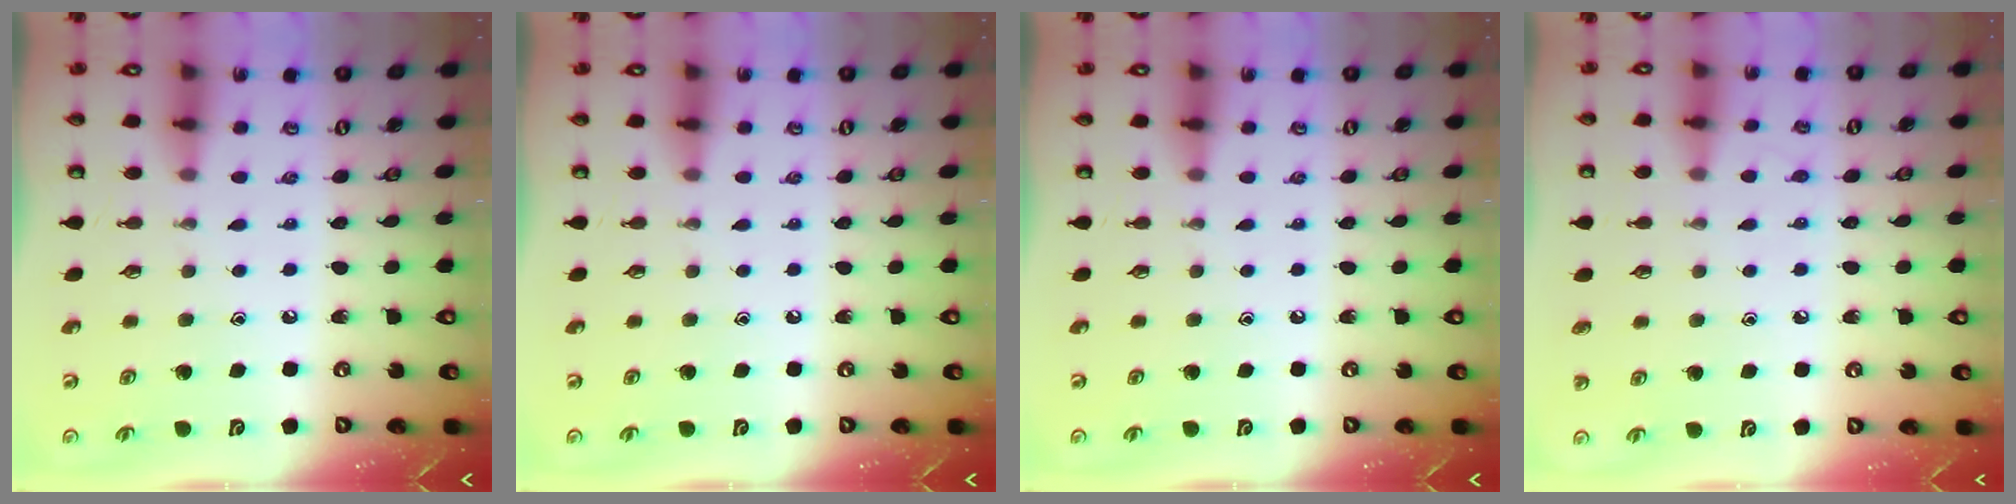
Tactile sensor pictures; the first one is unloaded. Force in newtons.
{"total": 0.0}
{"total": 0.0}
{"total": 4.3, "press": 4.3, "slide": 0.4}